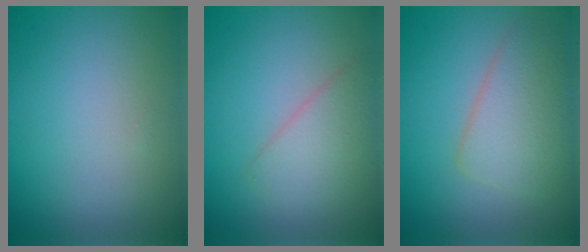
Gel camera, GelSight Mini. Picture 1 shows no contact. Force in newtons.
{"total": 2.6, "press": 2.6, "slide": 0.1}
{"total": 4.6, "press": 4.6, "slide": 0.3}